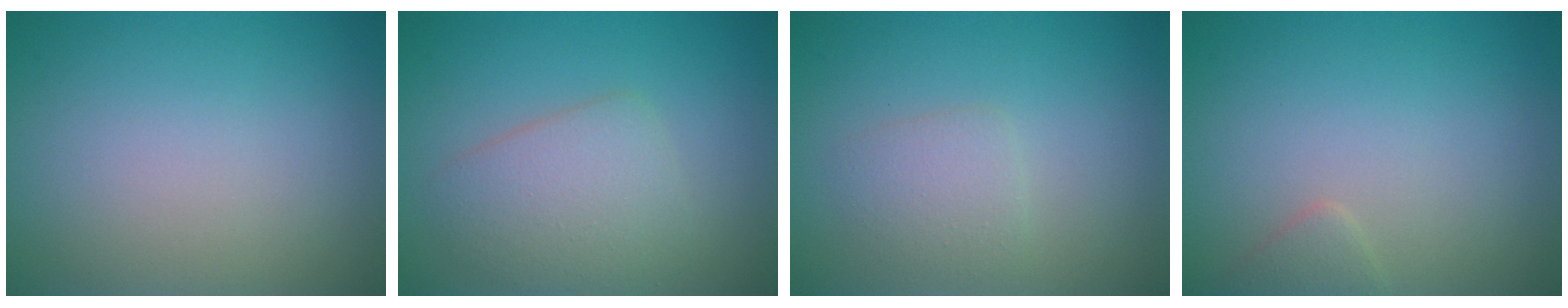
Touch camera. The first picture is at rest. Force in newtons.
{"total": 3.8, "press": 3.8, "slide": 0.1}
{"total": 1.9, "press": 1.9, "slide": 0.1}
{"total": 1.0, "press": 1.0, "slide": 0.1}